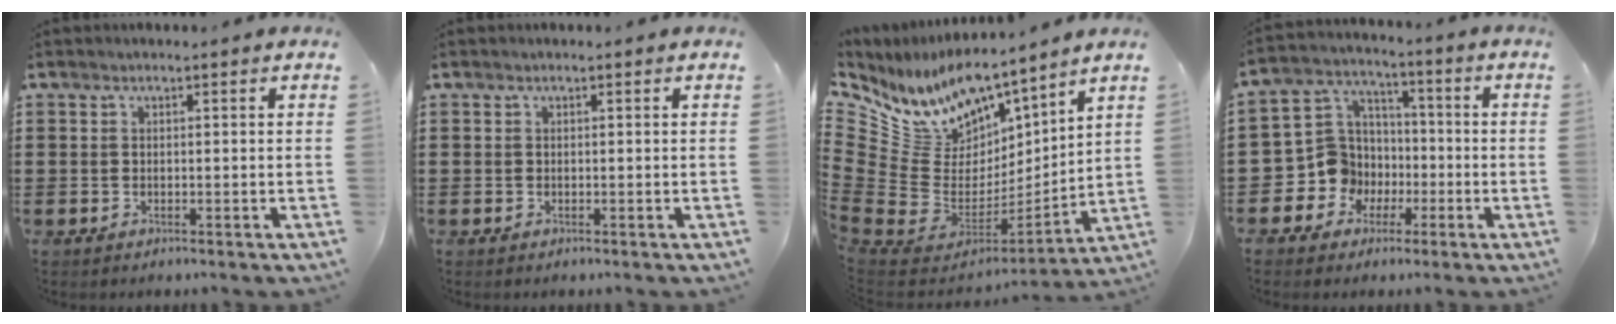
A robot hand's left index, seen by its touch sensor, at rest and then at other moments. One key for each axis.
{"total": 0.0}
{"total": 10.0, "fx": 7.4, "fy": 5.9, "fz": 3.3, "tx": -0.118, "ty": -0.081, "tz": 0.134}
{"total": 8.9, "fx": -2.2, "fy": 8.4, "fz": 1.9, "tx": -0.101, "ty": 0.001, "tz": -0.043}